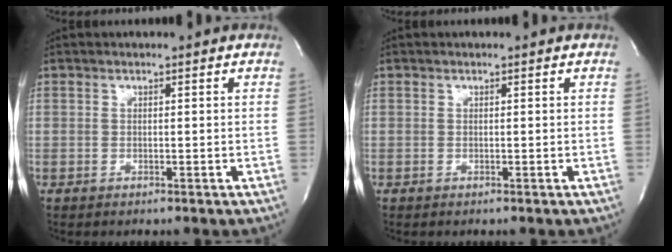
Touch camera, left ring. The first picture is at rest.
{"total": 0.0}